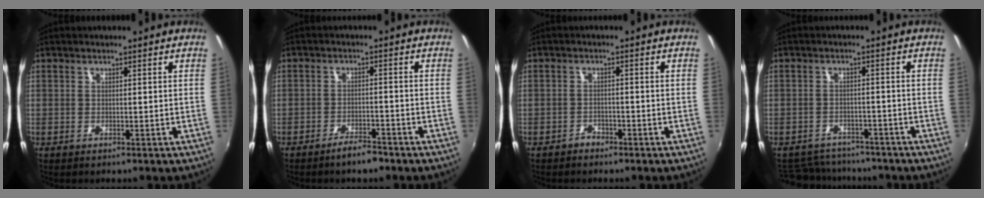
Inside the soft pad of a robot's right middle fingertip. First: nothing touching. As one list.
[{"total": 3.8, "force": [-3.2, 0.8, 1.8], "torque": [-0.046, 0.001, -0.051]}, {"total": 1.8, "force": [-1.6, 0.8, 0.0], "torque": [-0.003, 0.002, -0.028]}, {"total": 1.7, "force": [-1.4, 0.9, 0.3], "torque": [-0.011, -0.003, -0.019]}]